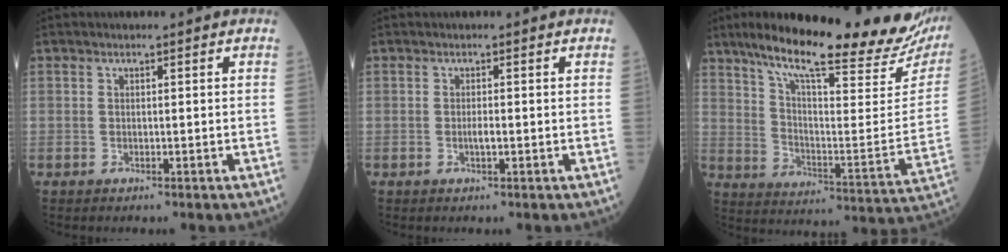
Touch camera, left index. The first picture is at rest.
{"total": 1.1, "force": [-0.8, 0.1, 0.8], "torque": [-0.016, -0.007, -0.015]}
{"total": 28.3, "force": [22.6, 3.8, 16.6], "torque": [-0.259, -0.051, 0.302]}